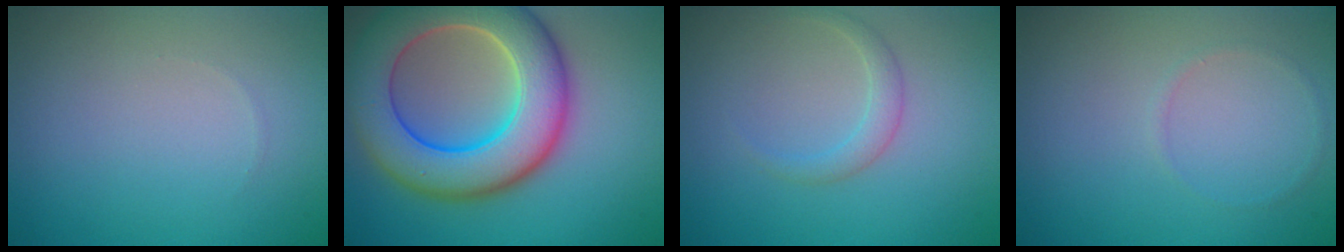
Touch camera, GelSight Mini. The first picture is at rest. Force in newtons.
{"total": 11.0, "press": 11.0, "slide": 0.7}
{"total": 1.5, "press": 1.5, "slide": 0.0}
{"total": 0.5, "press": 0.5, "slide": 0.1}